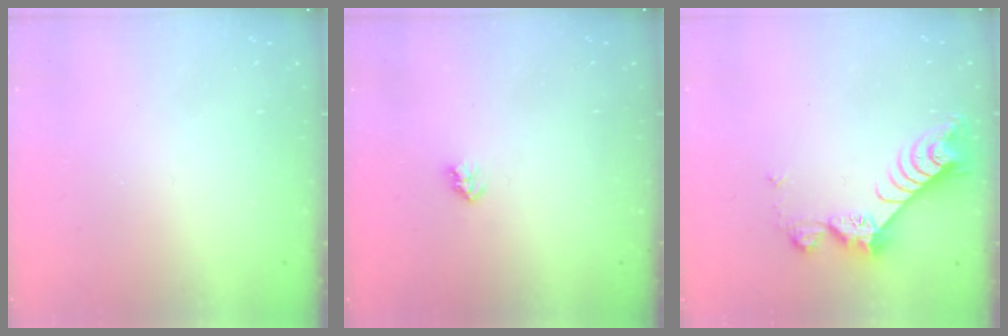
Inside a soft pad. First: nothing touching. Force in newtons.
{"total": 2.6, "press": 2.6, "slide": 0.4}
{"total": 8.6, "press": 8.5, "slide": 0.7}